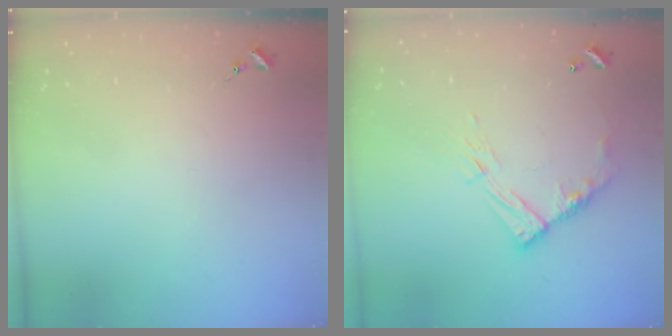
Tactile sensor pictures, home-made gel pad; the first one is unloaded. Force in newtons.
{"total": 11.8, "press": 11.7, "slide": 1.0}